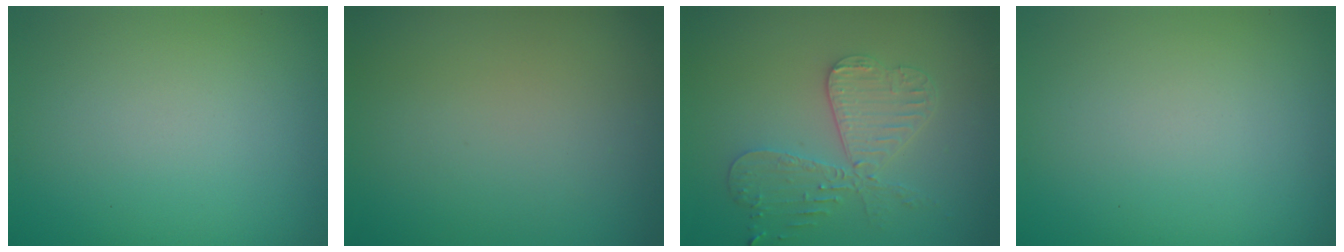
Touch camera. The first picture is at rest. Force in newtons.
{"total": 0.0}
{"total": 4.4, "press": 3.8, "slide": 2.2}
{"total": 0.0}